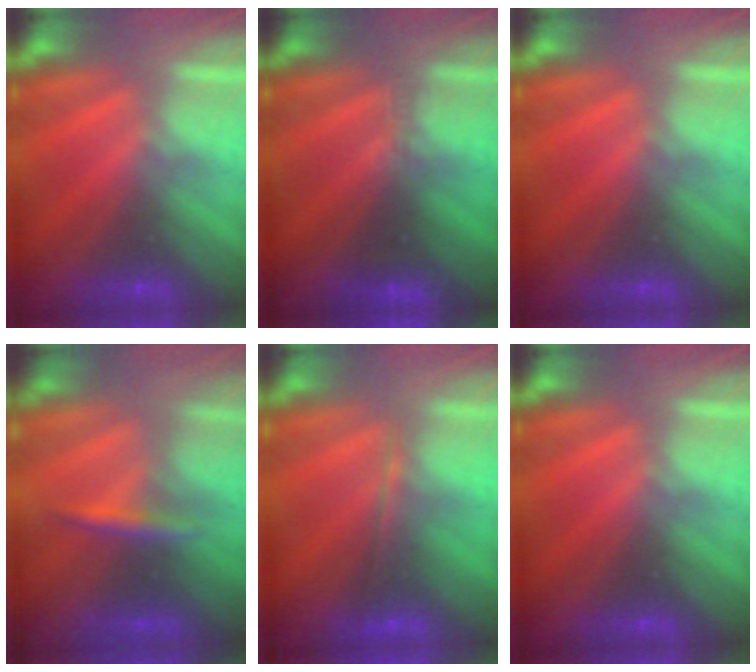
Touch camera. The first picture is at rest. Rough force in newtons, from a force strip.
{"total": 2.9}
{"total": 0.0}
{"total": 2.4}
{"total": 1.8}
{"total": 0.0}